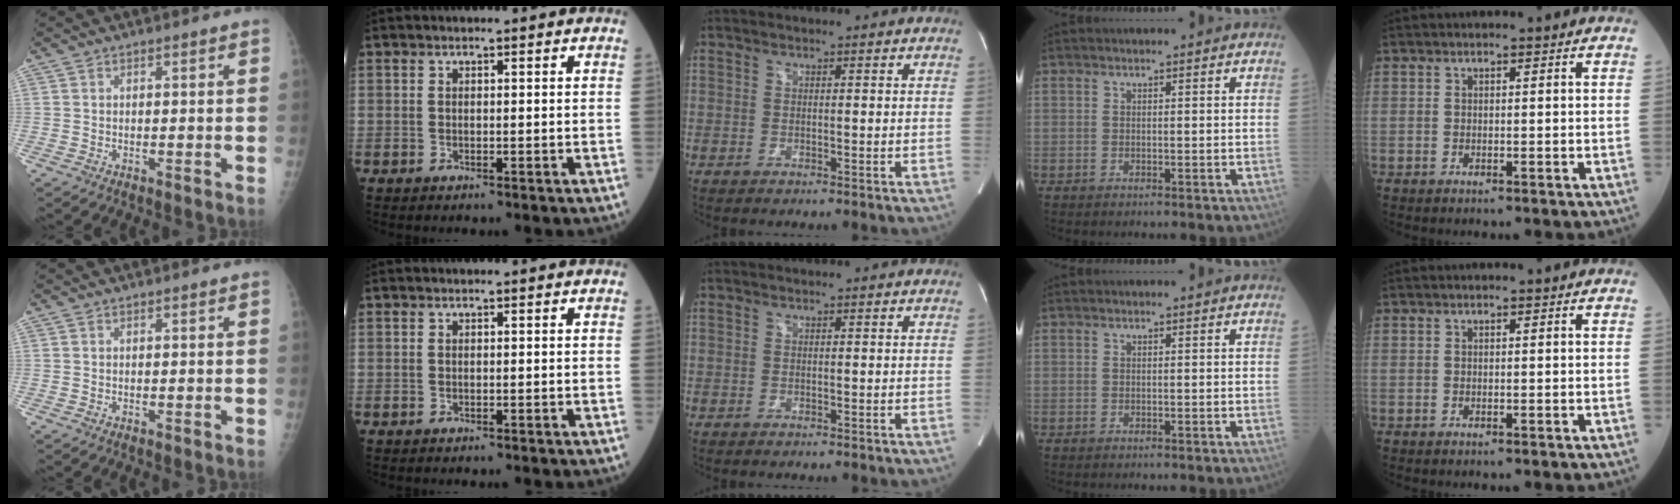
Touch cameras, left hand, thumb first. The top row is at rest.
{}